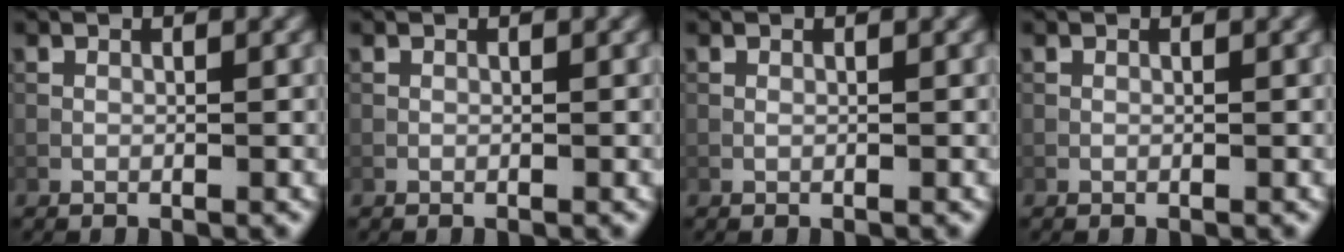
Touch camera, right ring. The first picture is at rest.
{"total": 0.0}
{"total": 0.0}
{"total": 0.0}